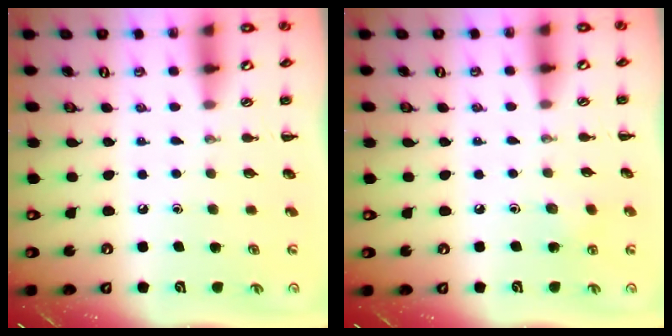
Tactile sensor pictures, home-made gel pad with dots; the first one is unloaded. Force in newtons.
{"total": 6.1, "press": 5.9, "slide": 1.8}